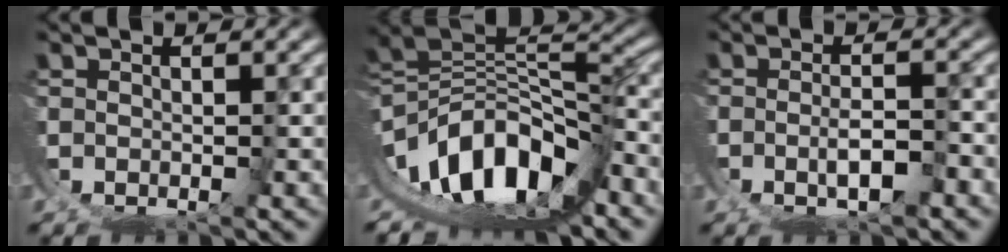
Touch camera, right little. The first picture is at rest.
{"total": 15.5, "force": [-2.8, 9.9, 11.6], "torque": [-0.195, -0.031, -0.033]}
{"total": 2.7, "force": [-1.1, -0.3, 2.4], "torque": [-0.024, -0.001, -0.016]}